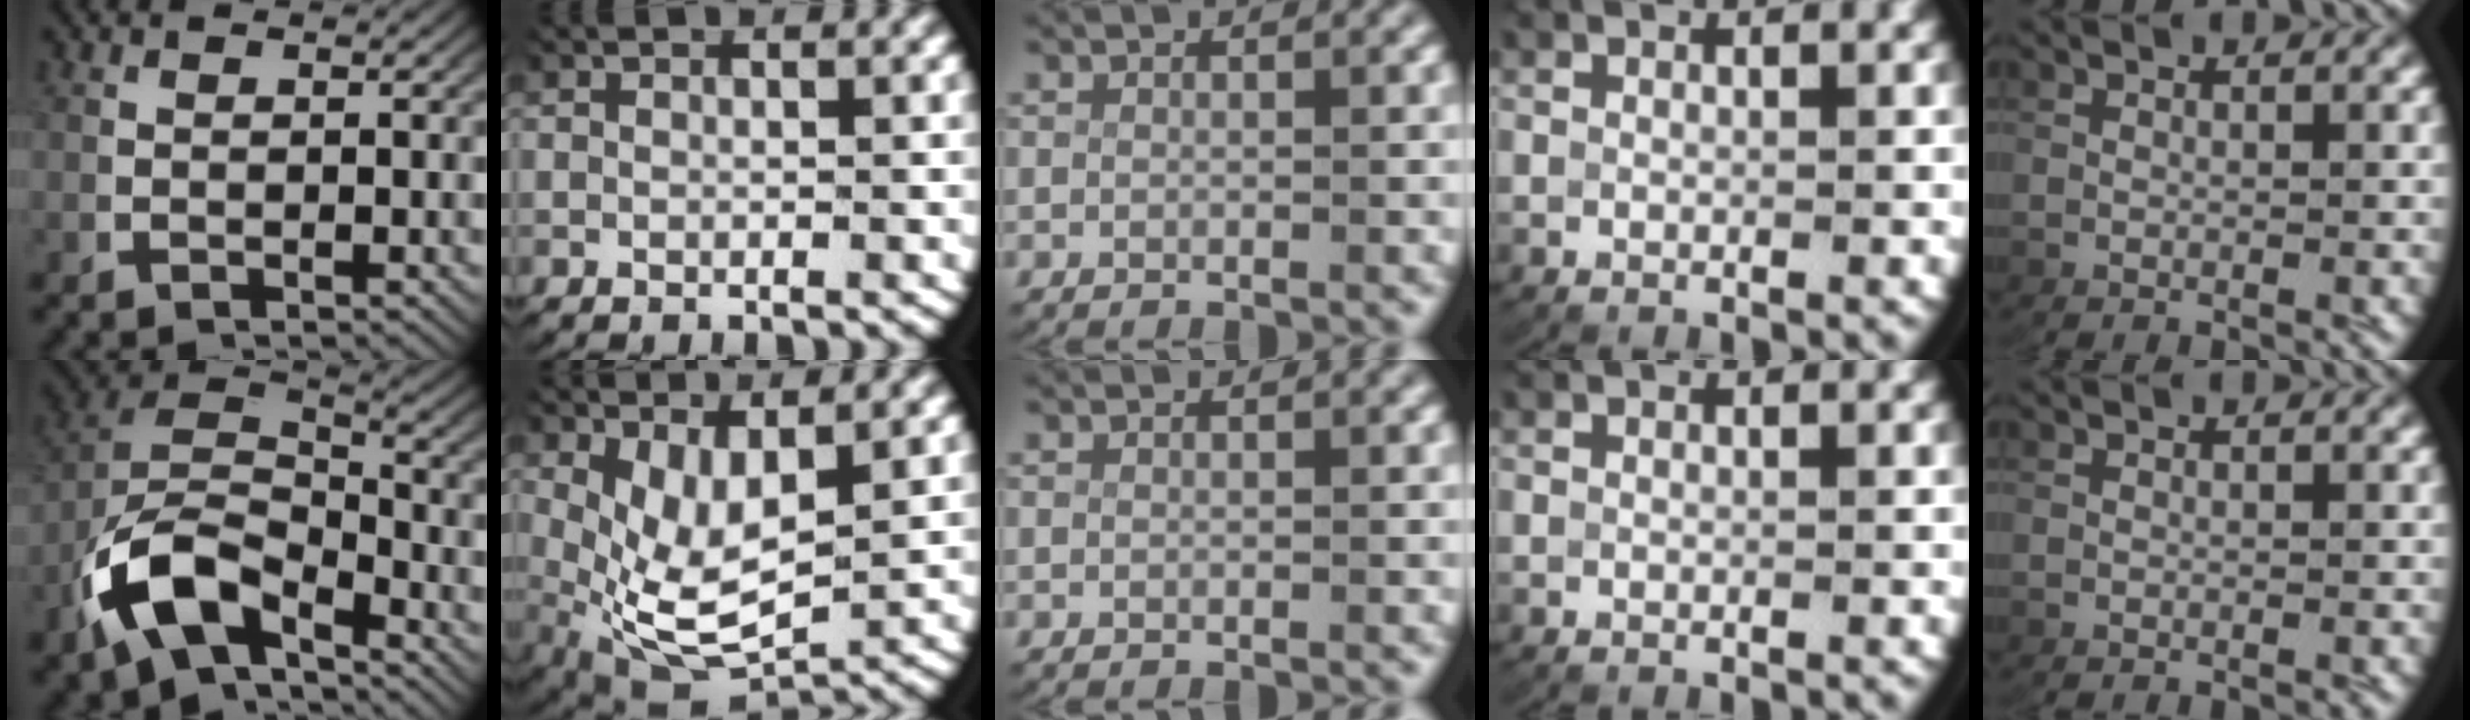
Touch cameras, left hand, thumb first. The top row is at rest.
{"thumb": {"total": 11.5, "force": [-2.8, 7.7, 8.1], "torque": [-0.199, -0.049, -0.034]}, "index": {"total": 9.3, "force": [-0.3, 6.5, 6.6], "torque": [-0.141, -0.043, 0.011]}}